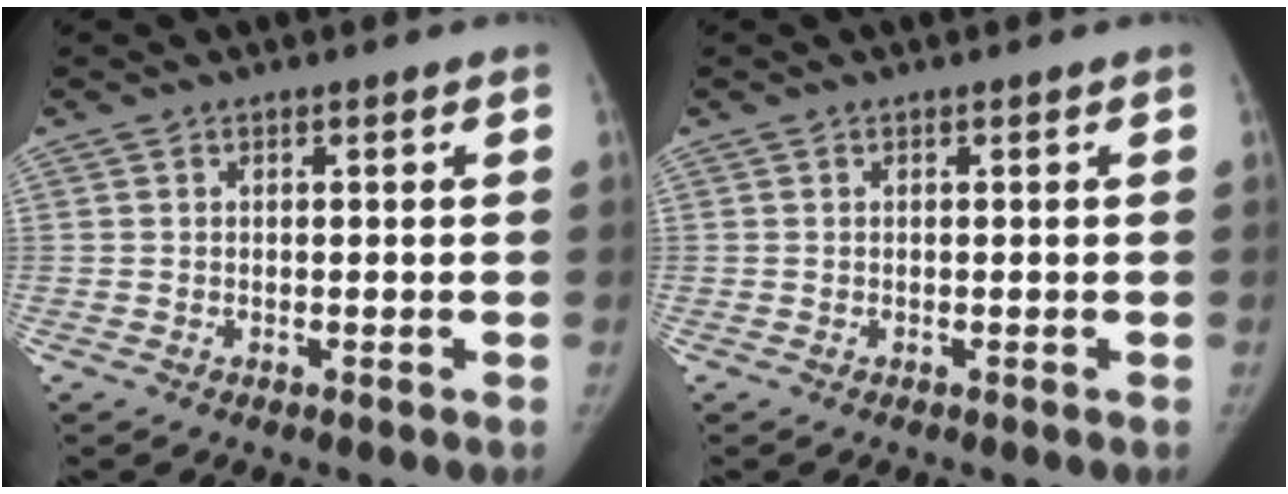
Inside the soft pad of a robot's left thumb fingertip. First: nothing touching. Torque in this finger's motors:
{"motor_torque": [0.01, 0.01, 0.16, -0.04, 0.02]}